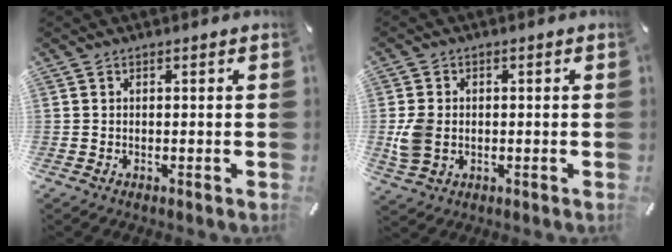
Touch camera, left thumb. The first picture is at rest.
{"total": 6.6, "force": [-0.5, 5.2, 4.0], "torque": [-0.090, 0.001, -0.008]}